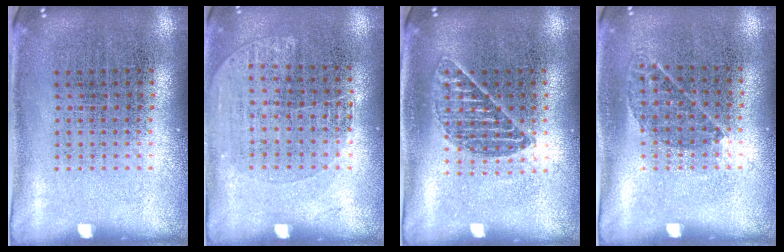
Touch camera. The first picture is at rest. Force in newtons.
{"total": 1.1, "press": 0.9, "slide": 0.6}
{"total": 1.1, "press": 1.1, "slide": 0.5}
{"total": 0.8, "press": 0.7, "slide": 0.4}